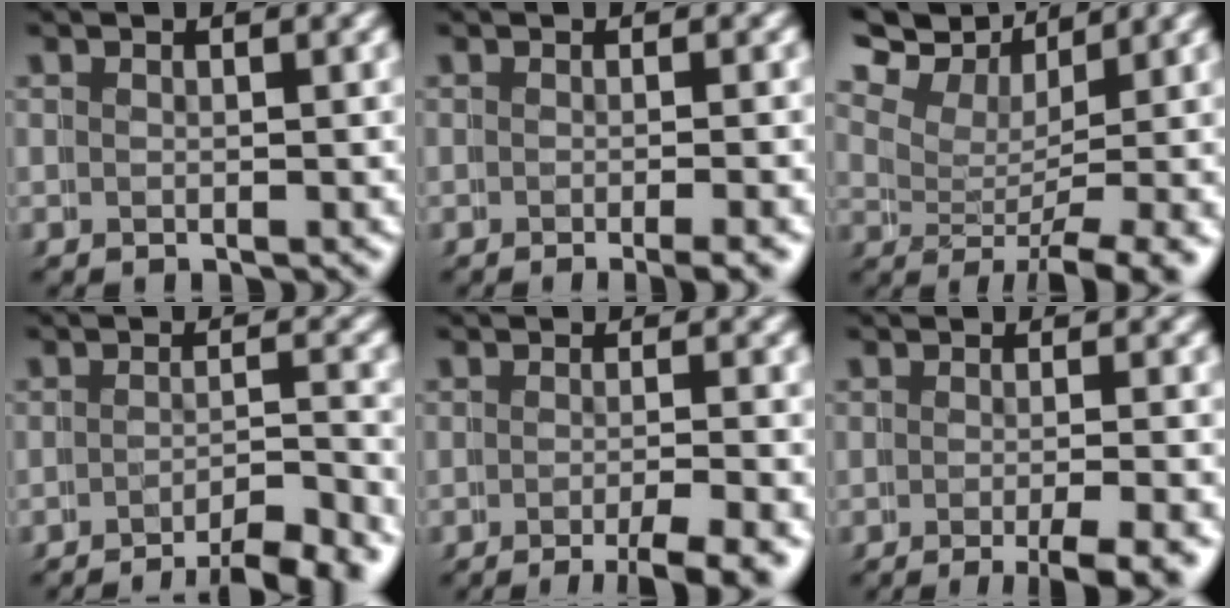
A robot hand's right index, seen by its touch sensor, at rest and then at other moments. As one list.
[{"total": 1.7, "force": [-1.1, 0.0, 1.3], "torque": [-0.007, 0.008, -0.023]}, {"total": 7.9, "force": [4.5, 4.2, 5.0], "torque": [-0.089, 0.021, 0.052]}, {"total": 4.8, "force": [-4.0, 0.4, 2.6], "torque": [-0.036, -0.006, -0.069]}, {"total": 3.8, "force": [-2.5, 0.4, 2.9], "torque": [-0.034, 0.001, -0.045]}, {"total": 3.9, "force": [-2.4, 0.5, 3.1], "torque": [-0.031, 0.003, -0.042]}]